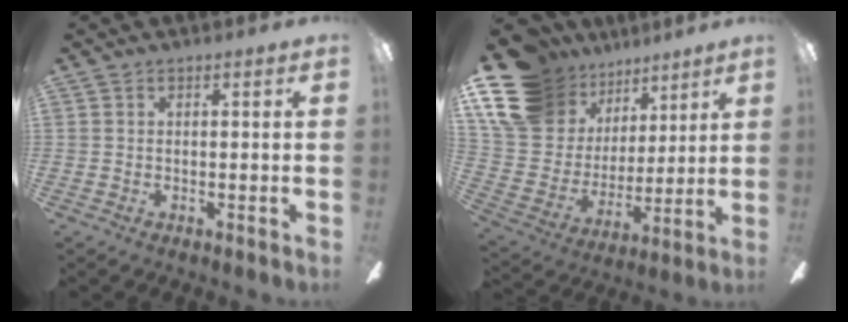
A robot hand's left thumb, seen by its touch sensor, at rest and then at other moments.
{"total": 20.4, "force": [12.4, 13.4, 8.9], "torque": [-0.193, -0.061, 0.246]}